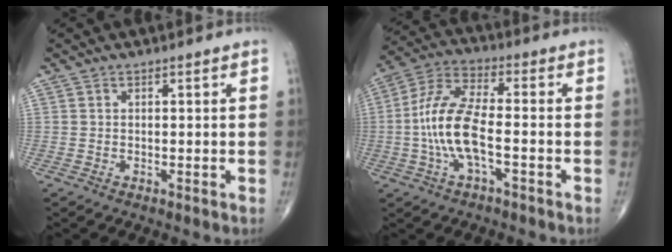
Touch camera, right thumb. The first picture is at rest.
{"total": 12.0, "force": [-2.3, 4.4, 10.9], "torque": [-0.236, 0.036, -0.047]}